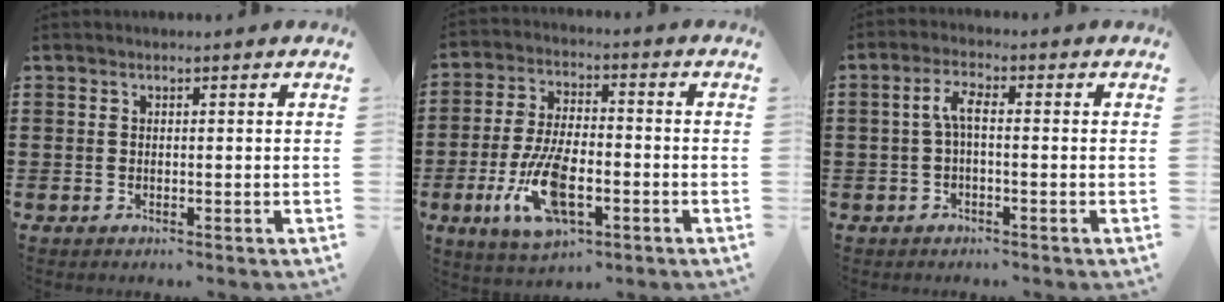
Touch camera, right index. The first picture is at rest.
{"total": 11.4, "force": [-4.1, 4.7, 9.6], "torque": [-0.220, -0.013, -0.076]}
{"total": 3.6, "force": [-0.3, 1.1, 3.4], "torque": [-0.081, 0.002, -0.014]}